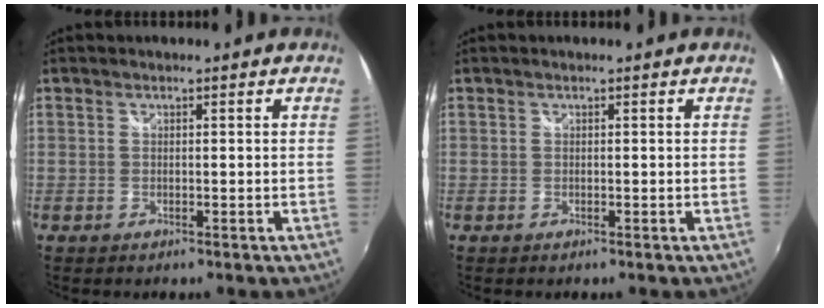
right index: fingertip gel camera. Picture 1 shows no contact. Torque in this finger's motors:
{"motor_torque": [-0.83, 0.87, 0.00, 0.00]}